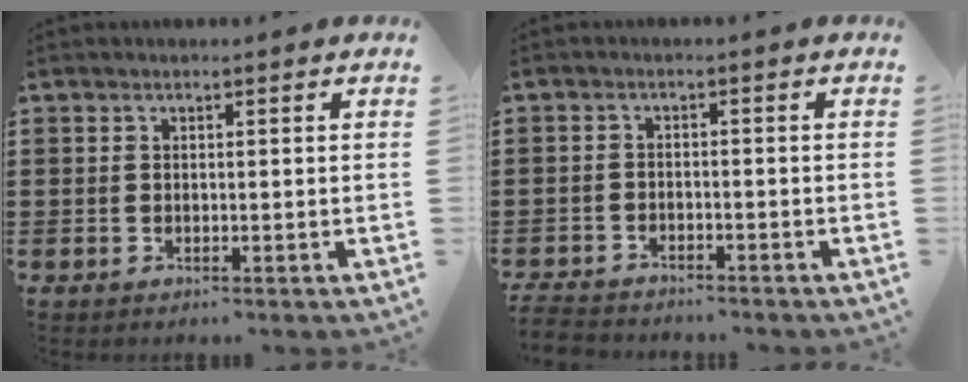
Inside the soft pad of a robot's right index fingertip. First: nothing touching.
{"total": 2.7, "force": [-2.6, 0.3, 0.0], "torque": [-0.013, -0.002, -0.059]}